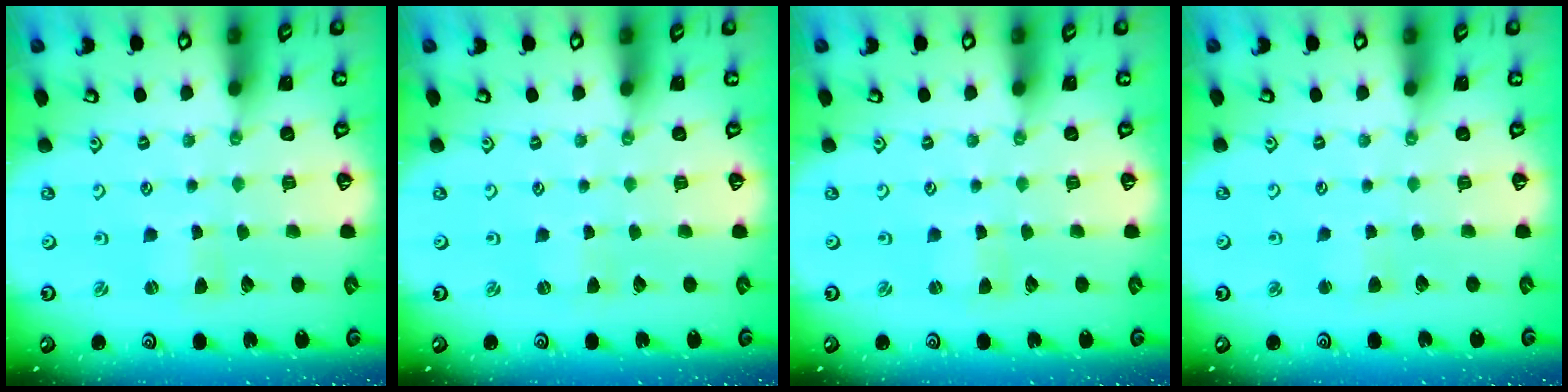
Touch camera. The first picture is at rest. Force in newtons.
{"total": 1.1, "press": 1.0, "slide": 0.4}
{"total": 0.7, "press": 0.7, "slide": 0.1}
{"total": 2.3, "press": 2.3, "slide": 0.4}